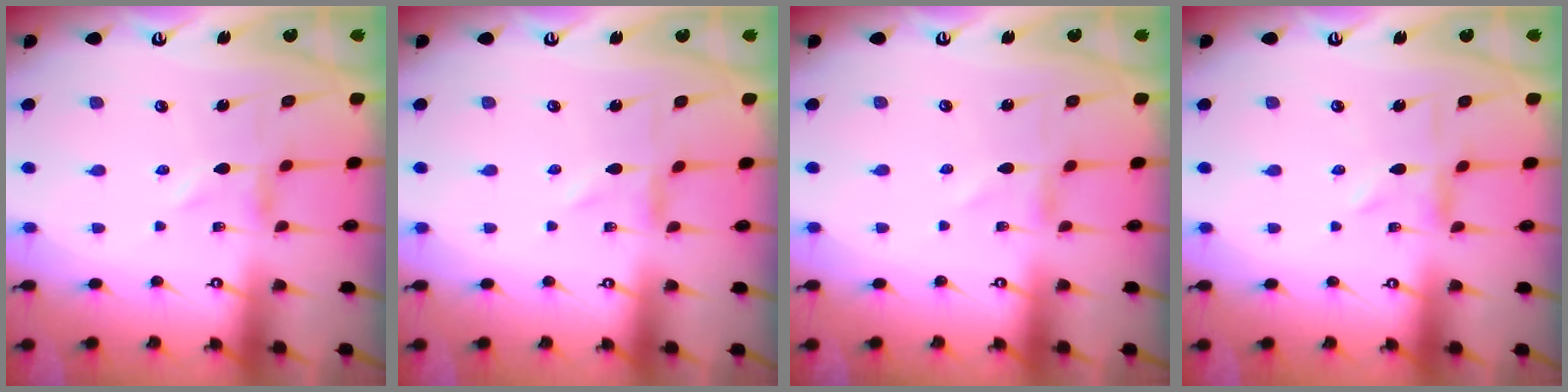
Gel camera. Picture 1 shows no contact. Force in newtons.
{"total": 0.0}
{"total": 0.0}
{"total": 2.4, "press": 2.4, "slide": 0.3}